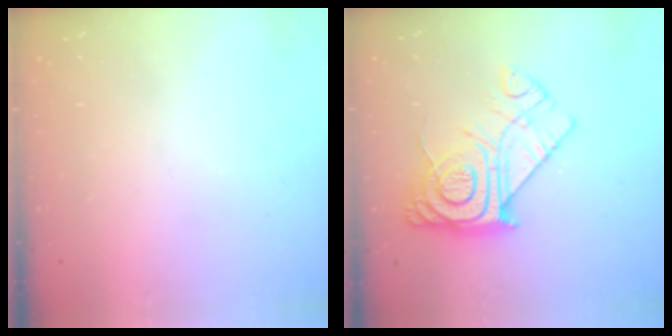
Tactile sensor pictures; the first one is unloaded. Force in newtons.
{"total": 16.4, "press": 16.3, "slide": 1.7}